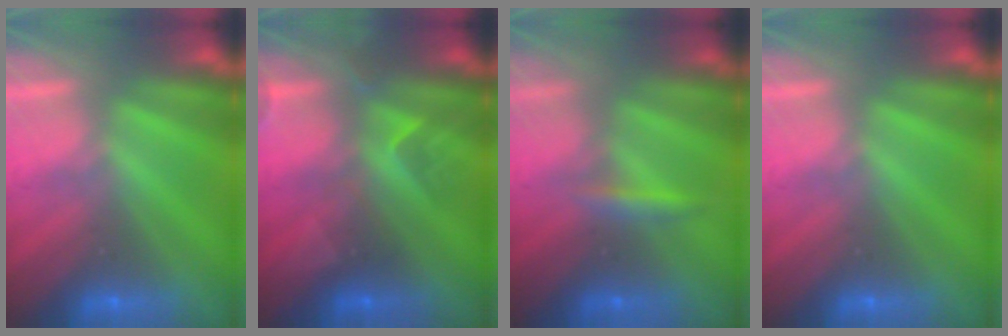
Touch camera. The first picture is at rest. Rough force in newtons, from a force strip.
{"total": 2.4}
{"total": 2.3}
{"total": 0.0}